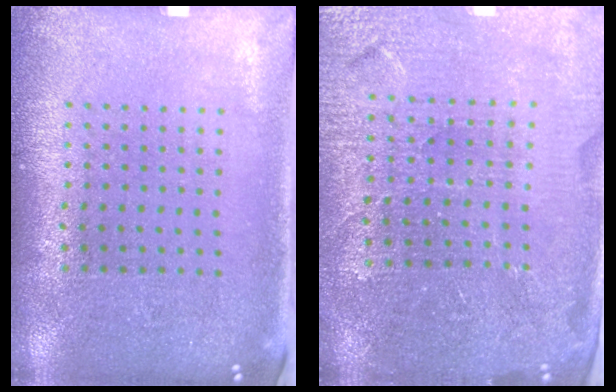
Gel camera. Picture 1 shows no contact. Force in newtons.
{"total": 4.4, "press": 4.2, "slide": 1.4}